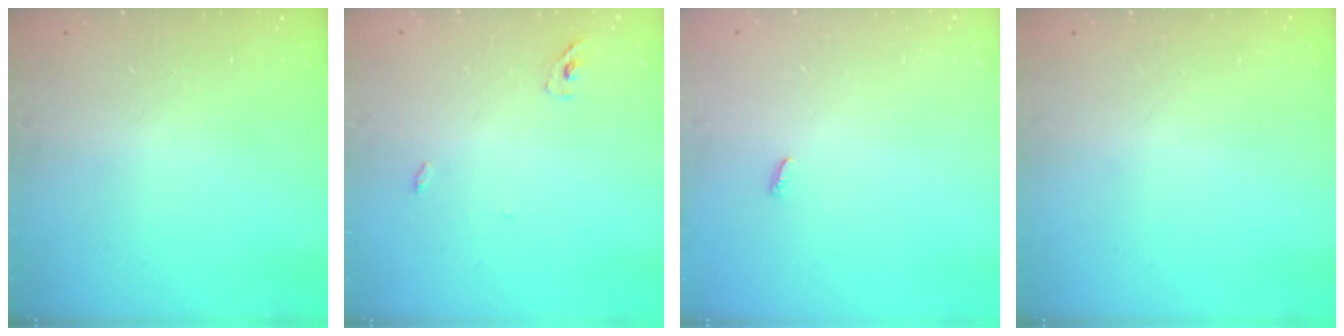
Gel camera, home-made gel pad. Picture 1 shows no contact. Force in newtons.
{"total": 6.0, "press": 2.8, "slide": 5.3}
{"total": 2.4, "press": 2.4, "slide": 0.2}
{"total": 0.0}